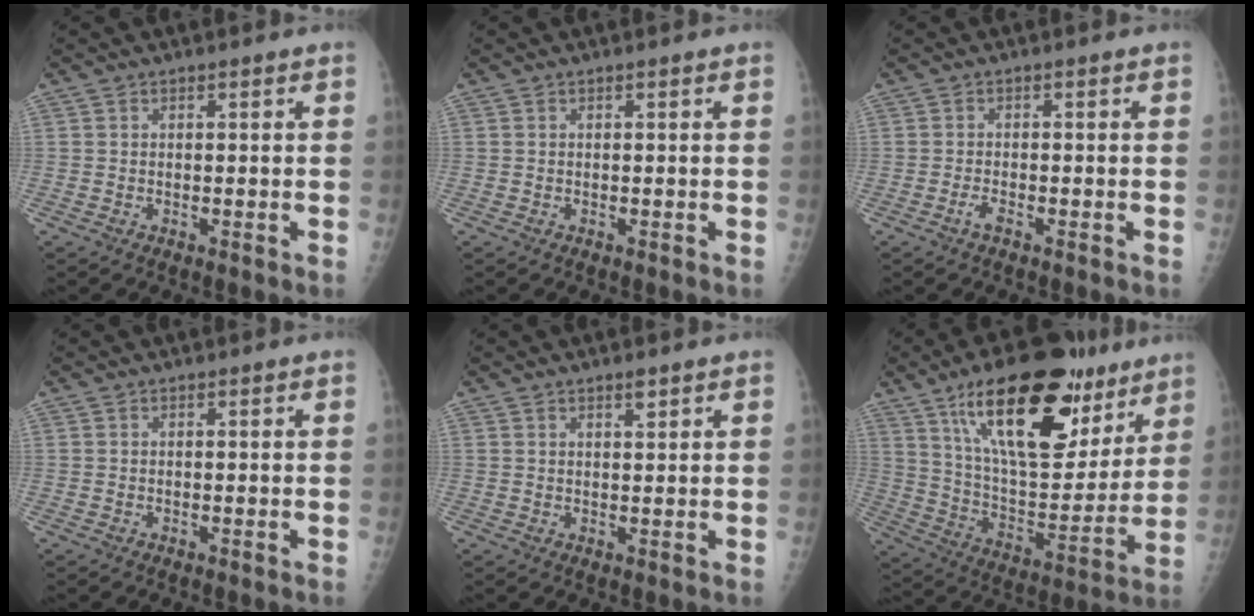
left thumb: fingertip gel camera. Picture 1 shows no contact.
{"total": 0.0}
{"total": 1.5, "force": [-0.9, 0.4, 1.0], "torque": [-0.025, 0.005, -0.019]}
{"total": 0.0}
{"total": 1.9, "force": [1.3, 0.6, 1.2], "torque": [-0.013, -0.009, 0.022]}
{"total": 27.7, "force": [16.0, 12.0, 19.2], "torque": [-0.262, -0.044, 0.265]}